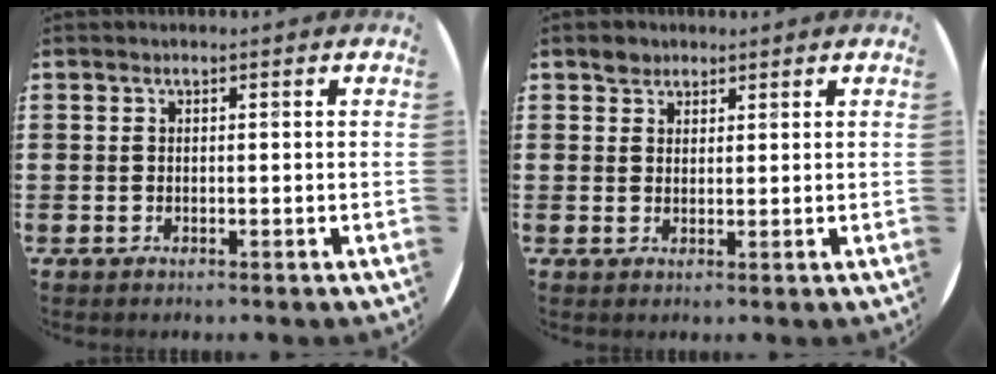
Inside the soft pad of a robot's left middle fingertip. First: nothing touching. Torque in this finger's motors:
{"motor_torque": [0.09, -0.01, 0.02, 0.02]}